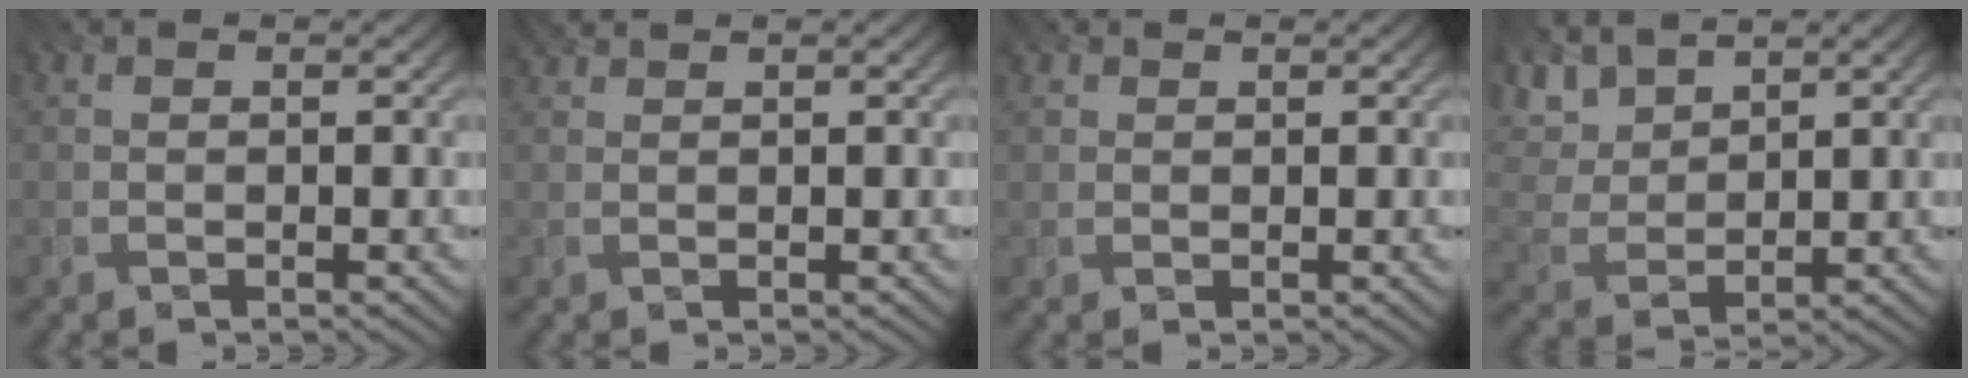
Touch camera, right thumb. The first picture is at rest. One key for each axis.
{"total": 1.3, "fx": 1.2, "fy": 0.1, "fz": 0.5, "tx": -0.010, "ty": 0.004, "tz": 0.022}
{"total": 1.3, "fx": 0.7, "fy": 1.1, "fz": 0.3, "tx": -0.007, "ty": 0.003, "tz": 0.013}
{"total": 6.3, "fx": 4.2, "fy": 2.9, "fz": 3.7, "tx": -0.103, "ty": 0.010, "tz": 0.072}